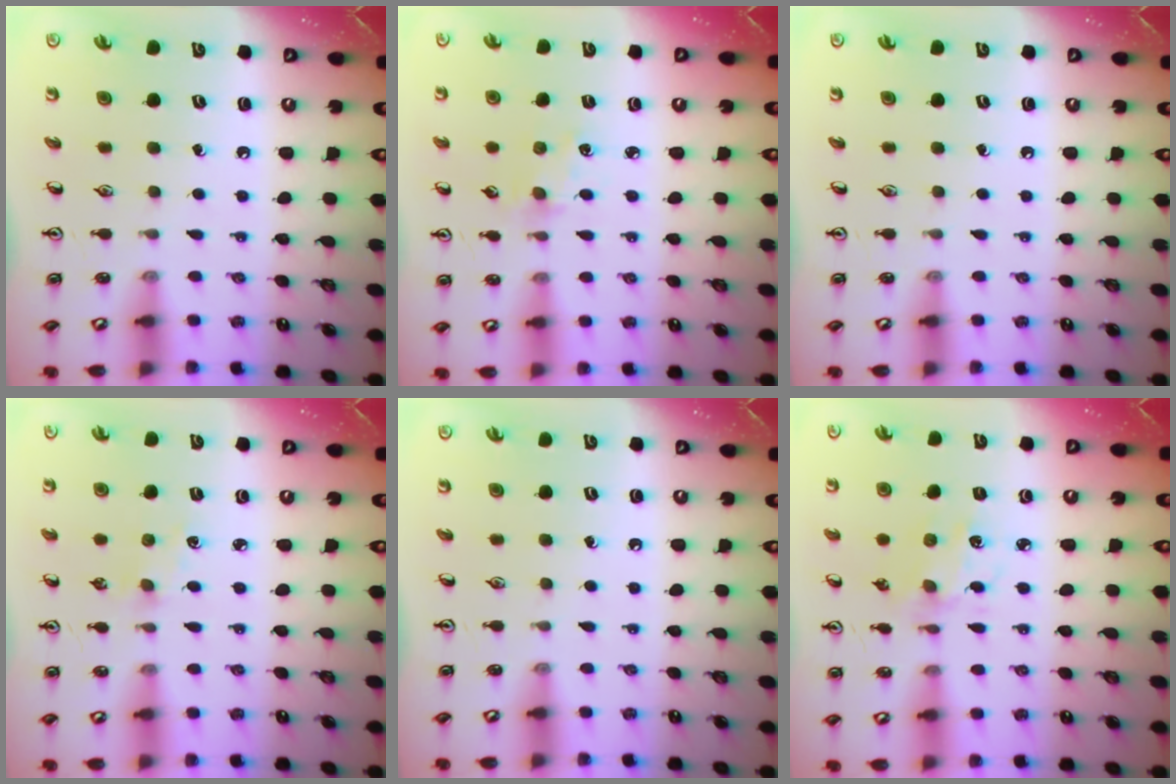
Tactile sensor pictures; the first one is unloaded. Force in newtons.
{"total": 2.9, "press": 2.9, "slide": 0.5}
{"total": 0.0}
{"total": 1.3, "press": 1.3, "slide": 0.3}
{"total": 0.0}
{"total": 2.1, "press": 2.0, "slide": 0.6}